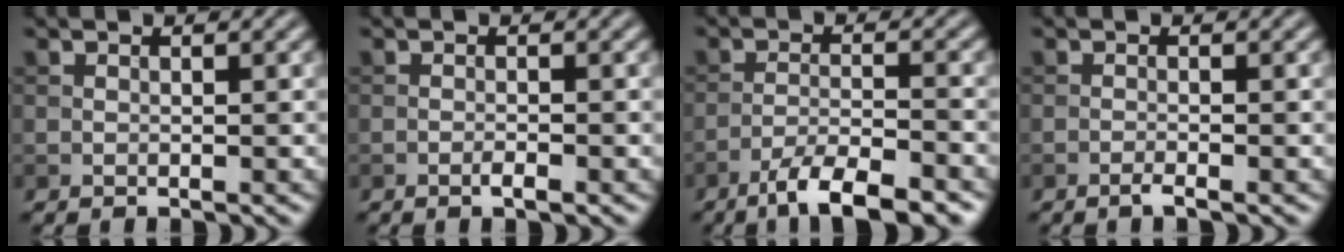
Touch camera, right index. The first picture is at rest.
{"total": 1.0, "force": [-0.6, 0.2, 0.8], "torque": [-0.014, 0.000, -0.011]}
{"total": 6.3, "force": [-4.6, 1.2, 4.2], "torque": [-0.069, 0.000, -0.078]}
{"total": 1.1, "force": [-0.7, 0.1, 0.9], "torque": [-0.012, 0.002, -0.017]}